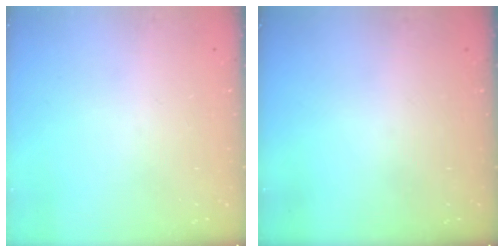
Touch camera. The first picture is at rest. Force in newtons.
{"total": 0.0}